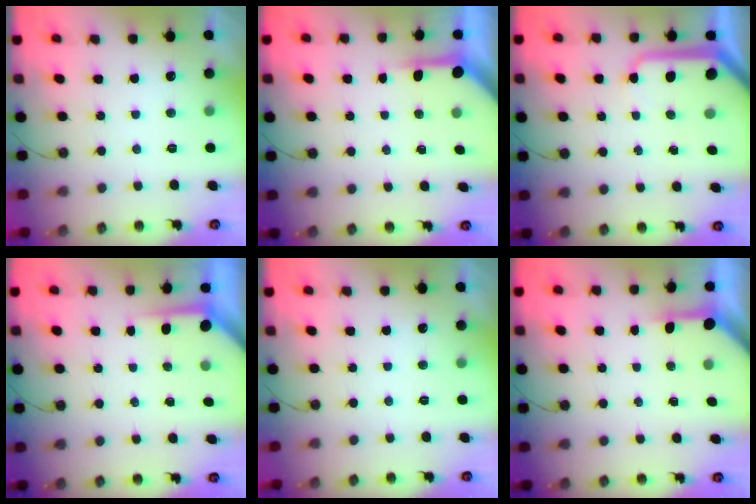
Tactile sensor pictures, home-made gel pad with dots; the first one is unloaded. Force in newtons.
{"total": 3.9, "press": 3.9, "slide": 0.3}
{"total": 9.9, "press": 9.8, "slide": 1.1}
{"total": 3.6, "press": 3.6, "slide": 0.3}
{"total": 0.0}
{"total": 3.4, "press": 3.4, "slide": 0.4}